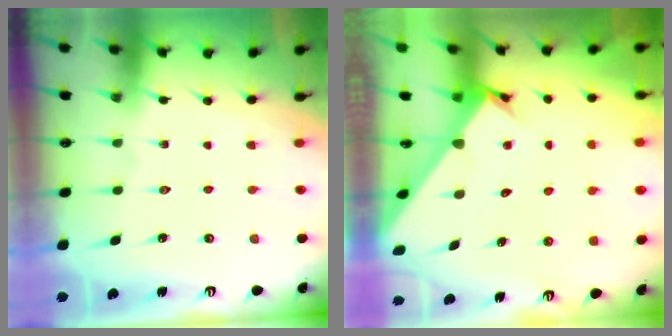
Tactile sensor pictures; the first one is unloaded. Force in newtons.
{"total": 2.1, "press": 2.1, "slide": 0.1}